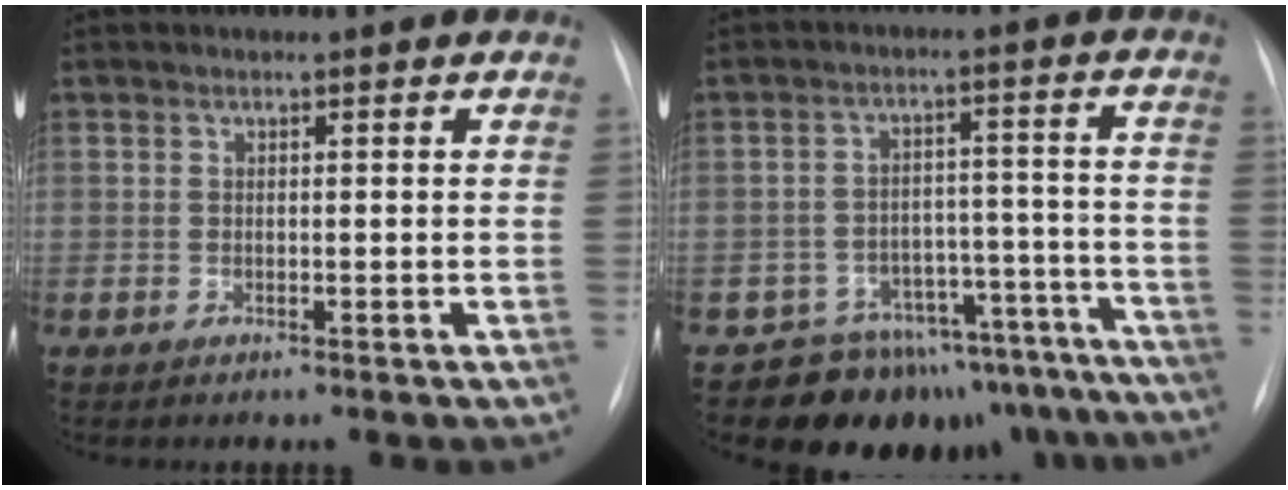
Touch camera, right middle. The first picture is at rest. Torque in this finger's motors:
{"motor_torque": [1.02, -1.04, 0.13, 0.03]}